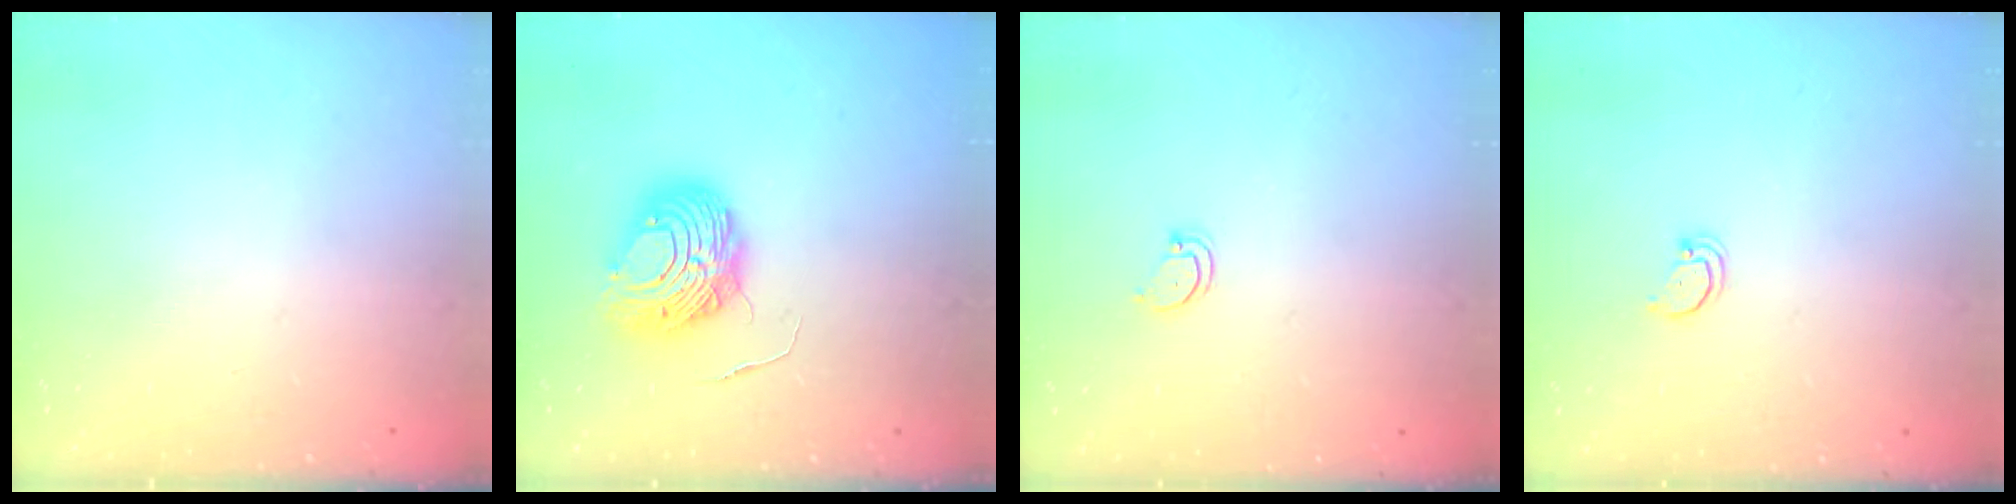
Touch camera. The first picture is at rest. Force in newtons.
{"total": 9.7, "press": 9.6, "slide": 1.1}
{"total": 2.8, "press": 2.8, "slide": 0.2}
{"total": 2.0, "press": 2.0, "slide": 0.2}